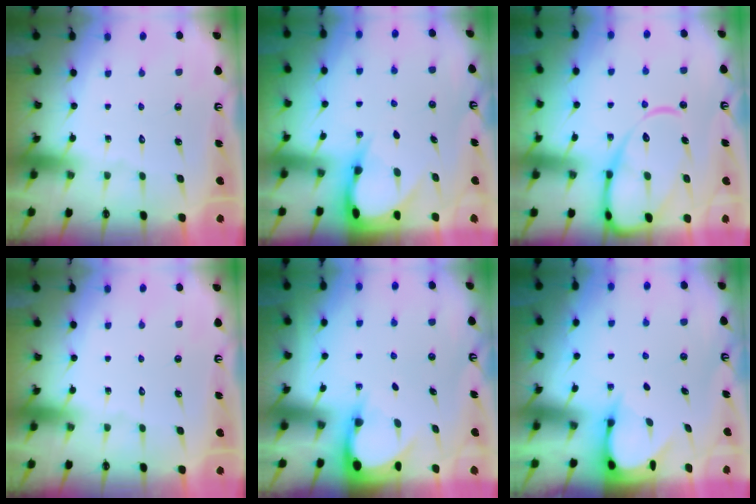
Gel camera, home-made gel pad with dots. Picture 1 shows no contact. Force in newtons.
{"total": 5.9, "press": 5.9, "slide": 0.8}
{"total": 15.8, "press": 15.7, "slide": 1.8}
{"total": 0.0}
{"total": 4.0, "press": 4.0, "slide": 0.2}
{"total": 3.7, "press": 3.7, "slide": 0.3}